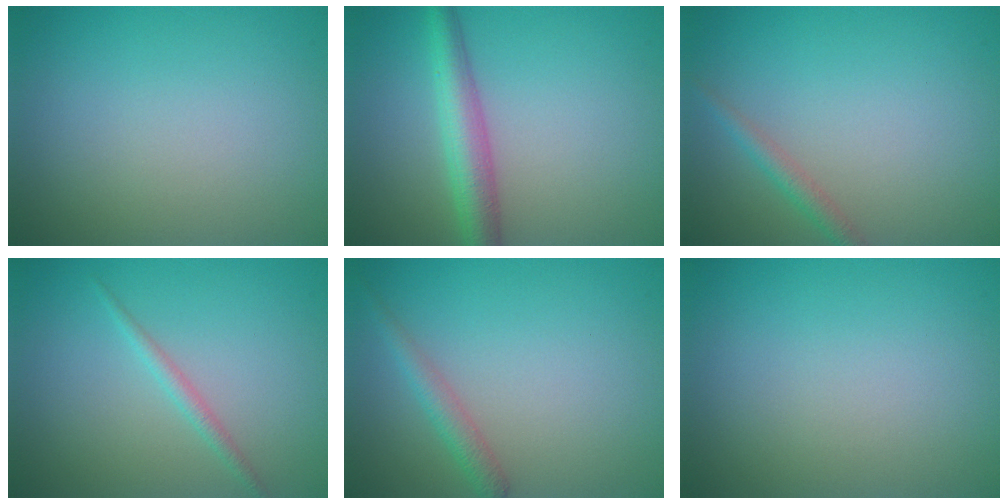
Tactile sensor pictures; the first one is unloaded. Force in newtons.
{"total": 4.0, "press": 4.0, "slide": 0.2}
{"total": 1.6, "press": 1.6, "slide": 0.1}
{"total": 1.2, "press": 1.2, "slide": 0.0}
{"total": 1.9, "press": 1.9, "slide": 0.1}
{"total": 0.0}